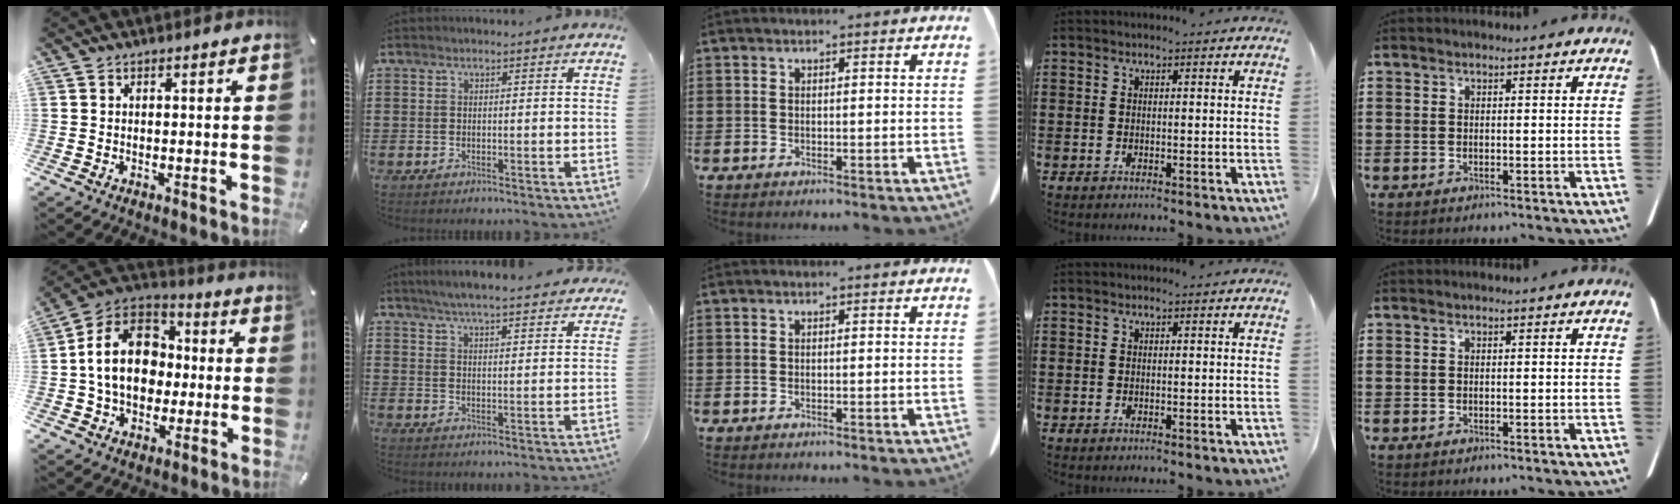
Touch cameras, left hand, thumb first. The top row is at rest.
{"thumb": {"total": 16.7, "force": [-1.0, 13.5, 9.8], "torque": [-0.203, 0.023, -0.021]}, "index": {"total": 5.2, "force": [5.0, -0.1, 1.7], "torque": [-0.051, -0.021, 0.088]}}